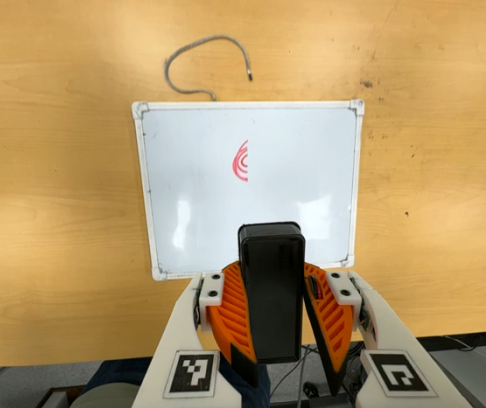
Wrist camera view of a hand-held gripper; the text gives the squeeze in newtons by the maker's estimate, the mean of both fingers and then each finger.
{"total": 10.9, "left": 11.2, "right": 10.6}